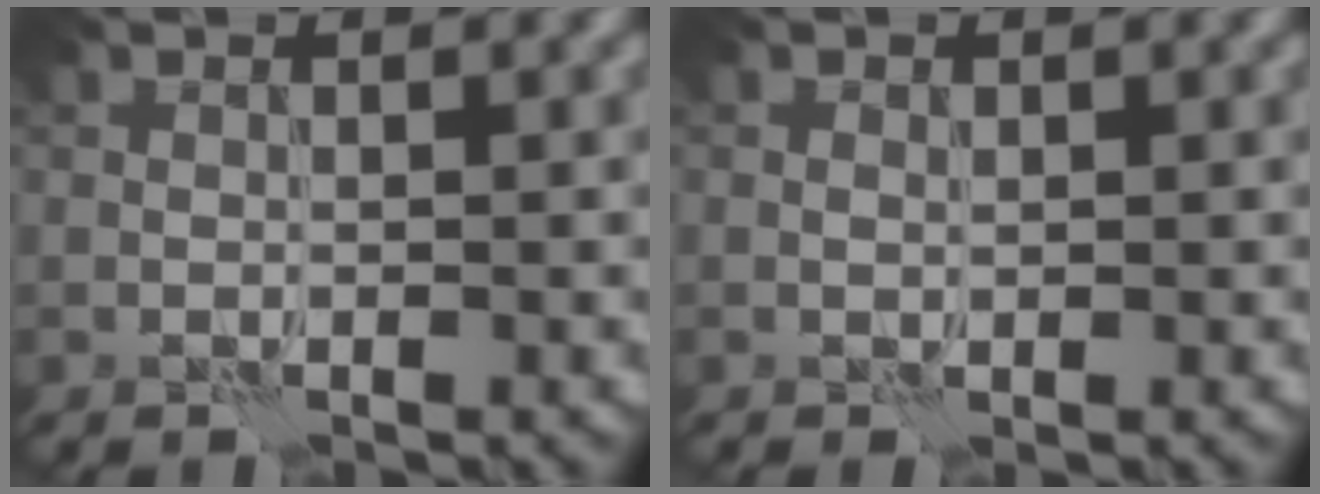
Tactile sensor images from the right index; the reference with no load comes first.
{"total": 0.5, "force": [0.1, 0.4, 0.3], "torque": [-0.005, 0.001, 0.001]}